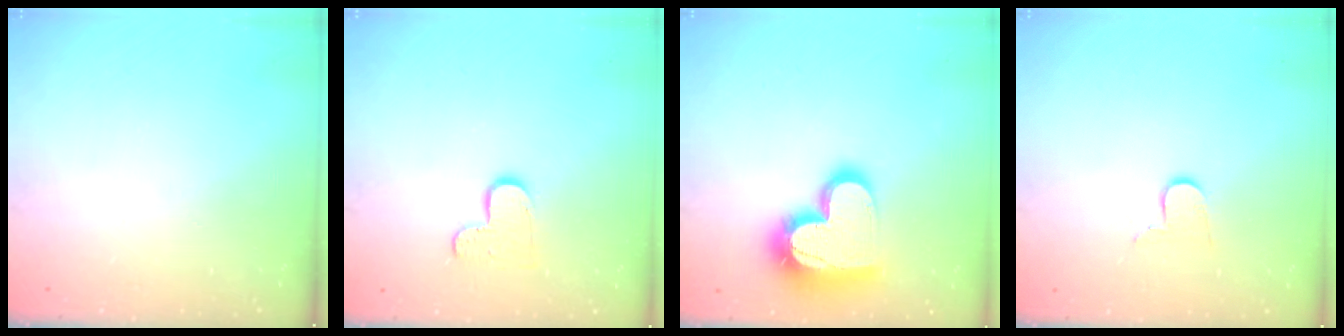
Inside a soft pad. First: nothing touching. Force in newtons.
{"total": 8.0, "press": 7.9, "slide": 0.6}
{"total": 20.1, "press": 20.0, "slide": 1.4}
{"total": 7.0, "press": 7.0, "slide": 0.6}